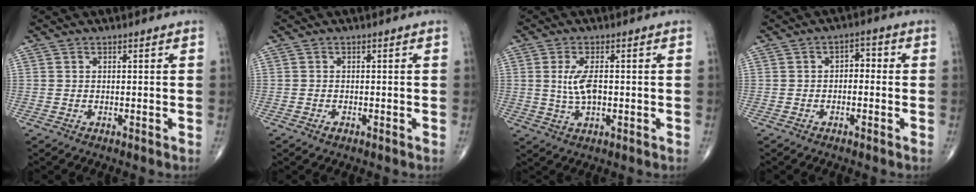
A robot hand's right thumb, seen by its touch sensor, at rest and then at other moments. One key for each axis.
{"total": 0.7, "fx": -0.4, "fy": 0.4, "fz": 0.4, "tx": -0.005, "ty": 0.002, "tz": -0.007}
{"total": 5.4, "fx": 0.2, "fy": 2.3, "fz": 4.8, "tx": -0.098, "ty": -0.005, "tz": 0.006}
{"total": 3.1, "fx": -0.2, "fy": 2.0, "fz": 2.3, "tx": -0.017, "ty": 0.015, "tz": -0.013}